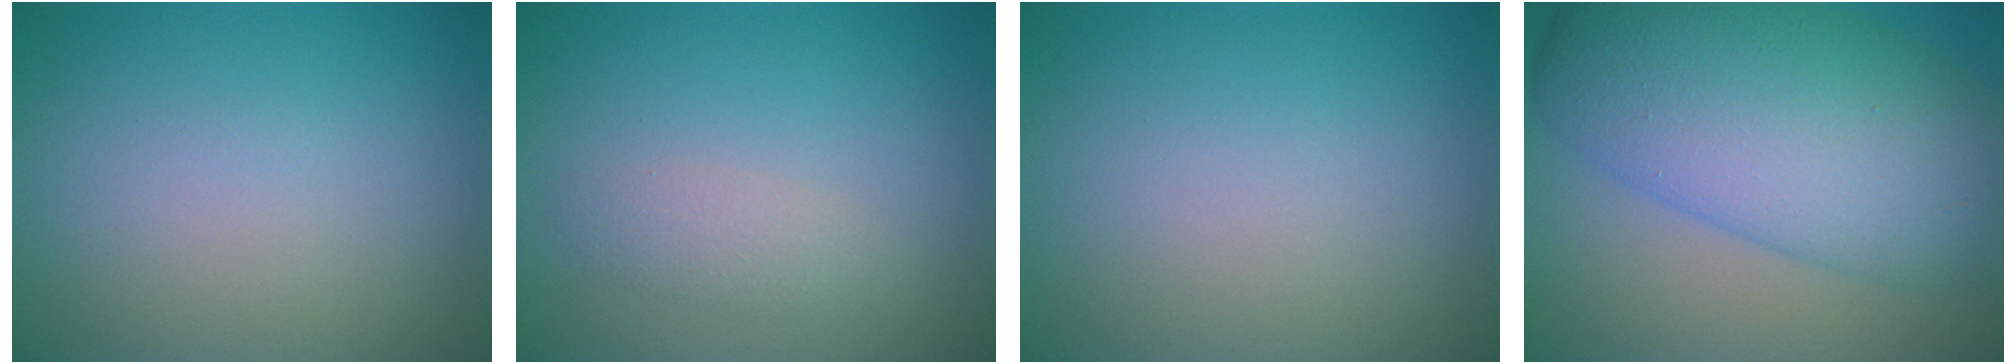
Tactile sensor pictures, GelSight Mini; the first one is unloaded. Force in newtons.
{"total": 1.7, "press": 1.7, "slide": 0.0}
{"total": 0.0}
{"total": 12.1, "press": 12.1, "slide": 0.2}